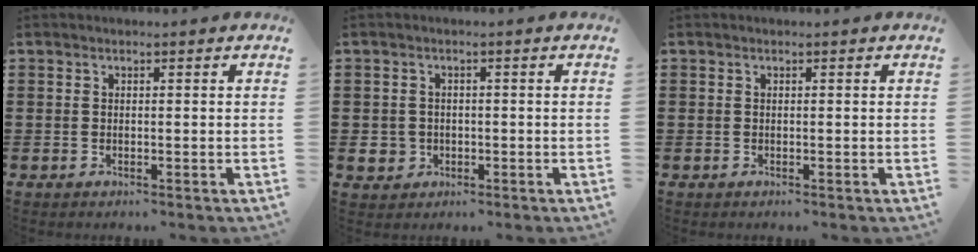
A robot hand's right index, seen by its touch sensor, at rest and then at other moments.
{"total": 2.0, "force": [-0.5, 1.9, 0.4], "torque": [-0.014, 0.004, -0.012]}
{"total": 0.0}